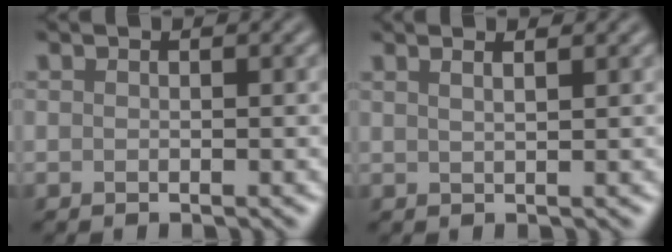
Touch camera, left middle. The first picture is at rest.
{"total": 2.9, "force": [1.8, 1.3, 1.9], "torque": [-0.001, 0.014, -0.010]}